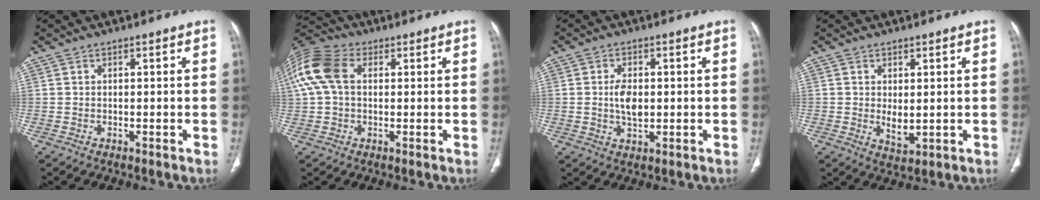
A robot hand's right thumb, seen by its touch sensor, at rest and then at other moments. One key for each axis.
{"total": 13.4, "fx": 2.9, "fy": 9.1, "fz": 9.4, "tx": -0.224, "ty": 0.032, "tz": 0.050}
{"total": 5.0, "fx": 0.1, "fy": 2.8, "fz": 4.1, "tx": -0.073, "ty": -0.003, "tz": 0.002}
{"total": 3.5, "fx": 0.1, "fy": 1.9, "fz": 3.0, "tx": -0.045, "ty": -0.012, "tz": 0.011}